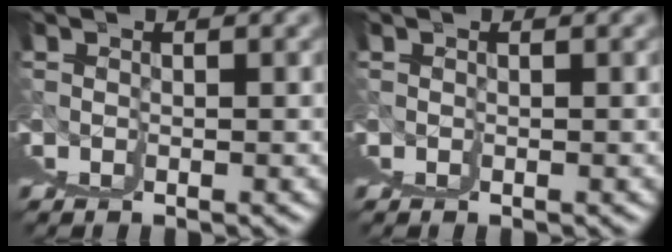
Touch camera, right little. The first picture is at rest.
{"total": 0.0}